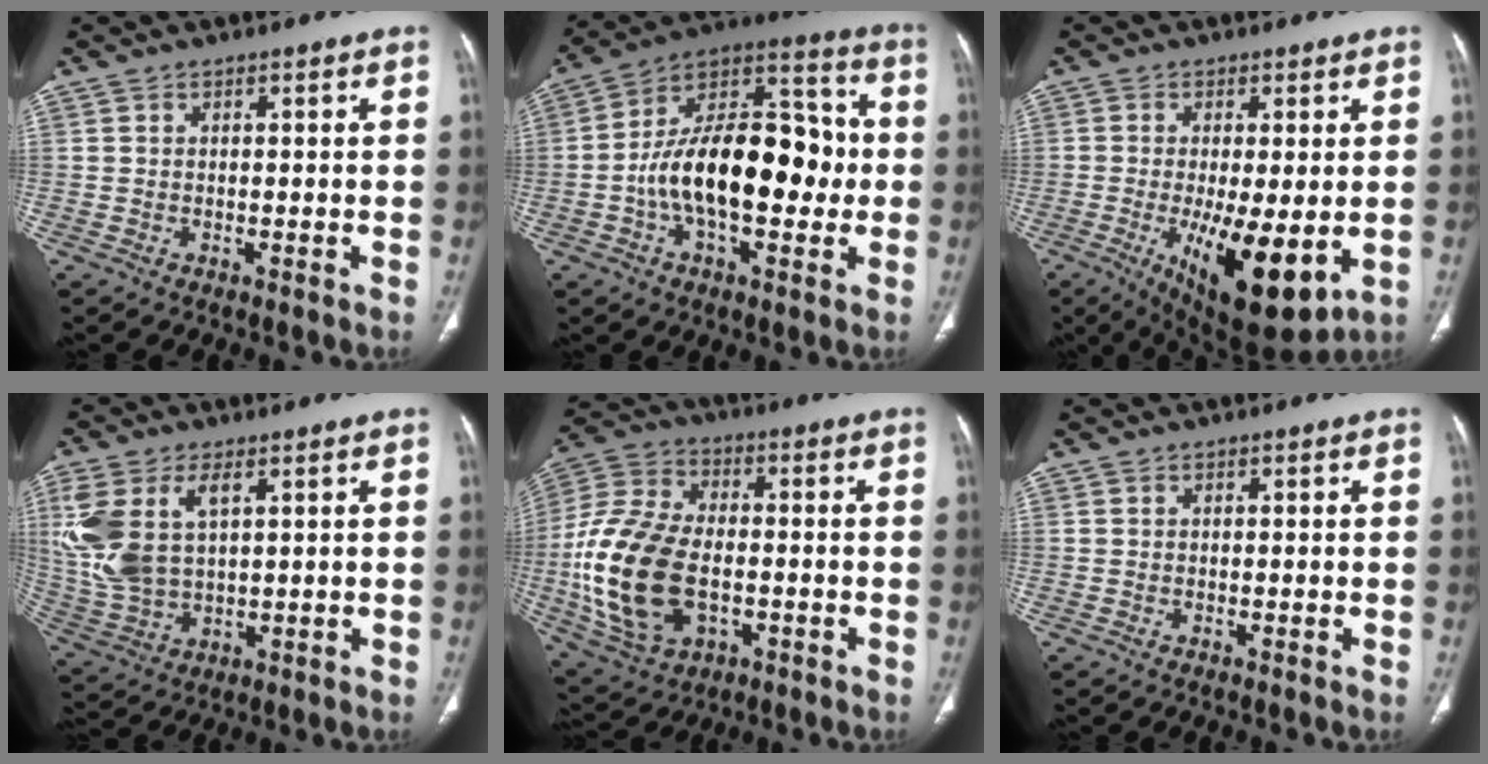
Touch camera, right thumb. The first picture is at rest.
{"total": 22.2, "force": [-2.2, 11.9, 18.6], "torque": [-0.283, 0.043, -0.038]}
{"total": 15.0, "force": [-3.4, 5.2, 13.7], "torque": [-0.217, -0.028, -0.036]}
{"total": 14.1, "force": [4.2, 7.9, 10.9], "torque": [-0.255, -0.003, 0.095]}
{"total": 21.0, "force": [-3.2, 13.1, 16.1], "torque": [-0.330, 0.010, -0.048]}
{"total": 0.0}